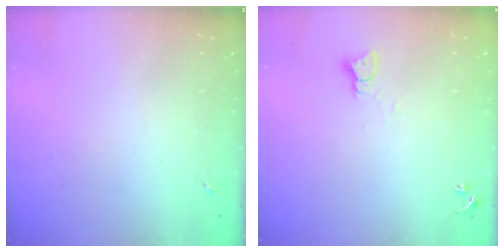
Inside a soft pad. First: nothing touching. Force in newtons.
{"total": 2.3, "press": 2.3, "slide": 0.2}